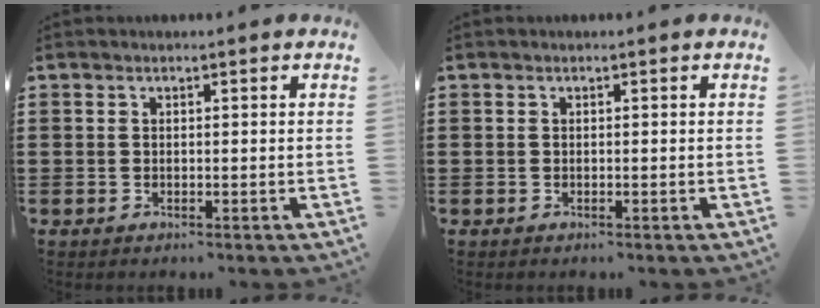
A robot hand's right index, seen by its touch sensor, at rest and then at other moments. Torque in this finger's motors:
{"motor_torque": [0.12, 0.07, 0.00, 0.00]}